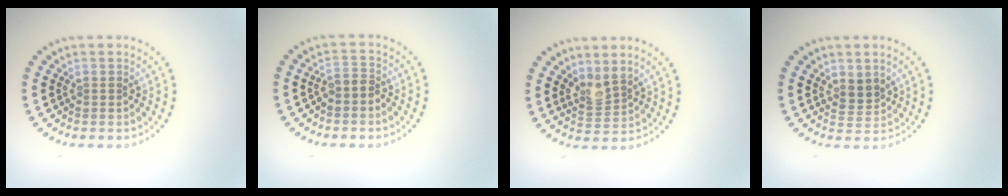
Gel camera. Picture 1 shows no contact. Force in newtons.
{"total": 1.7, "press": 1.4, "slide": 1.0}
{"total": 2.1, "press": 1.6, "slide": 1.4}
{"total": 1.9, "press": 1.5, "slide": 1.1}